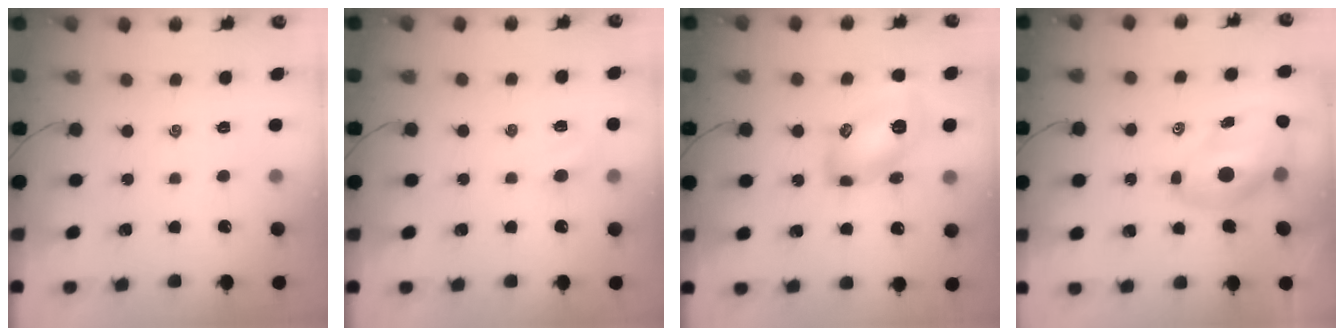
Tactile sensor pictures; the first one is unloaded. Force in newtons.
{"total": 3.6, "press": 3.4, "slide": 1.1}
{"total": 13.2, "press": 13.1, "slide": 0.7}
{"total": 9.6, "press": 9.2, "slide": 2.6}